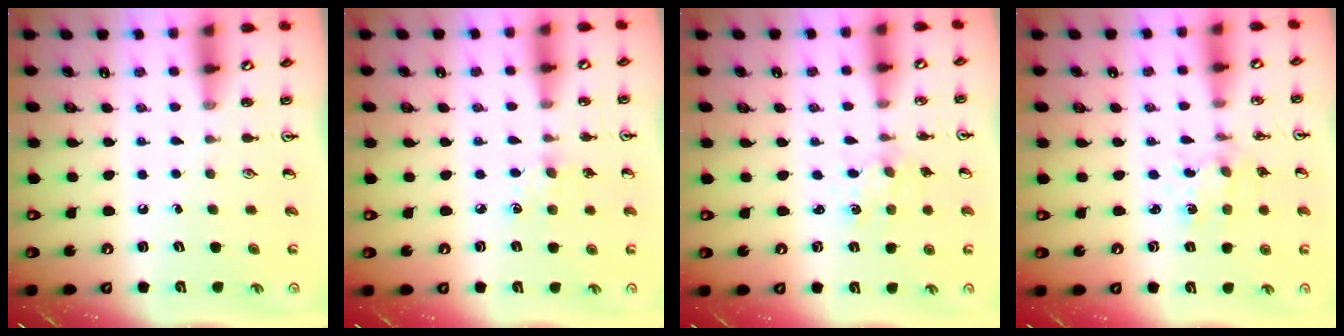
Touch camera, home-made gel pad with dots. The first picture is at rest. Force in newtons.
{"total": 5.4, "press": 5.3, "slide": 0.8}
{"total": 3.0, "press": 3.0, "slide": 0.3}
{"total": 2.0, "press": 2.0, "slide": 0.3}